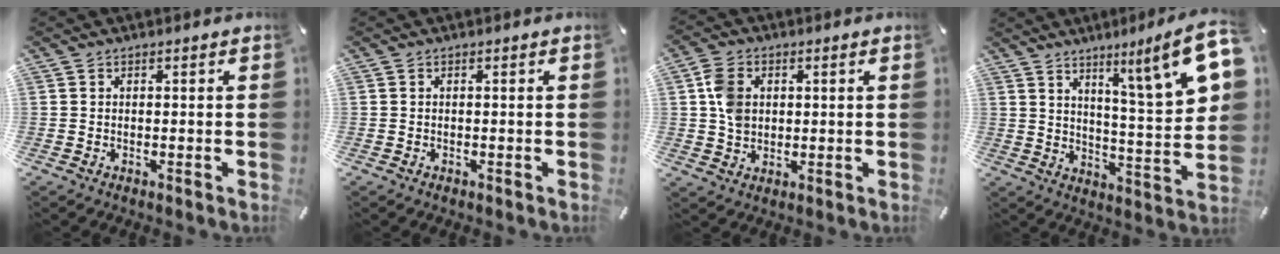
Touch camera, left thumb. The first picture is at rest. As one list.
[{"total": 0.0}, {"total": 6.4, "force": [1.3, 5.0, 3.7], "torque": [-0.078, 0.006, 0.024]}, {"total": 14.7, "force": [9.4, 1.5, 11.1], "torque": [-0.154, -0.077, 0.138]}]